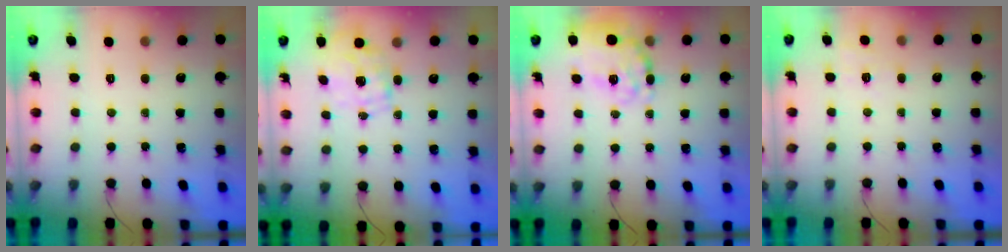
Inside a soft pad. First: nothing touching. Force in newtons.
{"total": 1.6, "press": 1.4, "slide": 0.8}
{"total": 22.6, "press": 22.3, "slide": 3.4}
{"total": 8.2, "press": 8.0, "slide": 2.0}